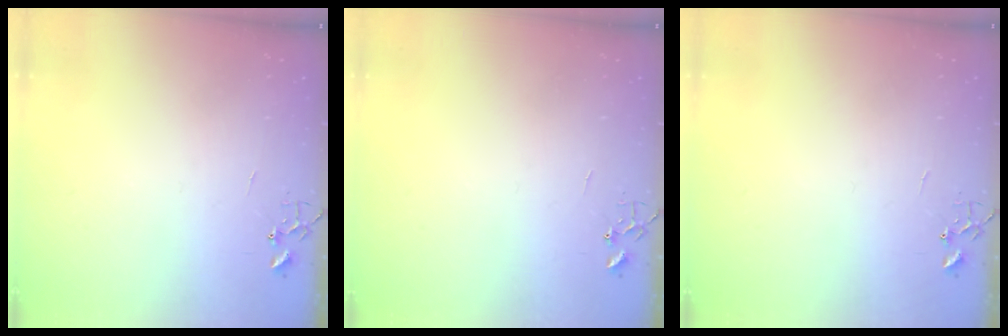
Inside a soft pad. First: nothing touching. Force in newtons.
{"total": 0.0}
{"total": 0.0}